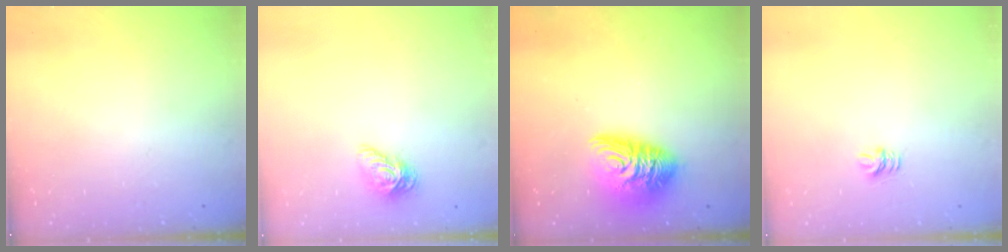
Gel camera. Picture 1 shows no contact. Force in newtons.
{"total": 8.2, "press": 8.2, "slide": 0.4}
{"total": 12.1, "press": 12.0, "slide": 1.2}
{"total": 4.1, "press": 4.0, "slide": 0.4}